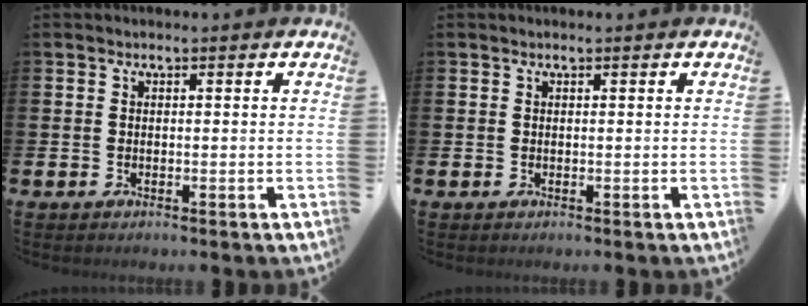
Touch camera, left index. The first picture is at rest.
{"total": 0.0}